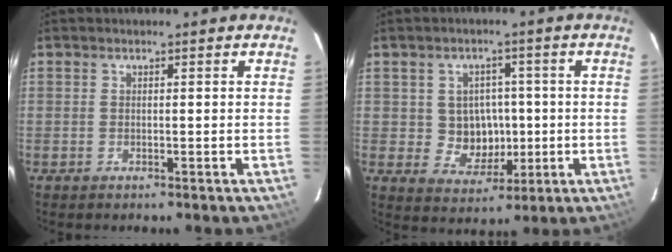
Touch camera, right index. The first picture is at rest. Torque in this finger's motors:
{"motor_torque": [0.26, 0.20, 0.28, 0.01]}